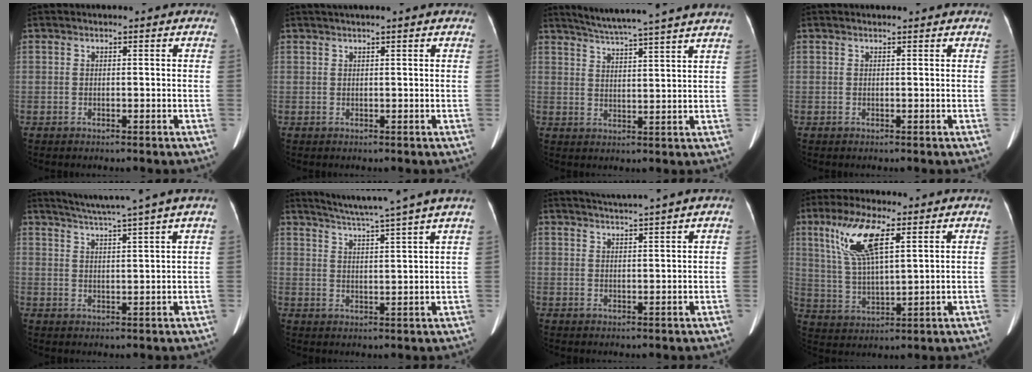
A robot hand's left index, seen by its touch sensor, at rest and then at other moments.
{"total": 3.1, "force": [2.5, -0.4, 1.7], "torque": [-0.021, 0.032, 0.039]}
{"total": 14.2, "force": [12.6, -1.3, 6.4], "torque": [-0.109, 0.000, 0.168]}
{"total": 1.2, "force": [1.1, 0.2, 0.1], "torque": [-0.011, 0.013, 0.015]}
{"total": 8.2, "force": [6.9, -2.0, 3.8], "torque": [-0.064, 0.008, 0.104]}
{"total": 11.3, "force": [9.7, -2.2, 5.3], "torque": [-0.092, -0.005, 0.139]}
{"total": 4.5, "force": [4.0, -1.5, 1.6], "torque": [-0.028, 0.007, 0.063]}
{"total": 10.5, "force": [5.1, 2.5, 8.8], "torque": [-0.192, 0.011, 0.106]}